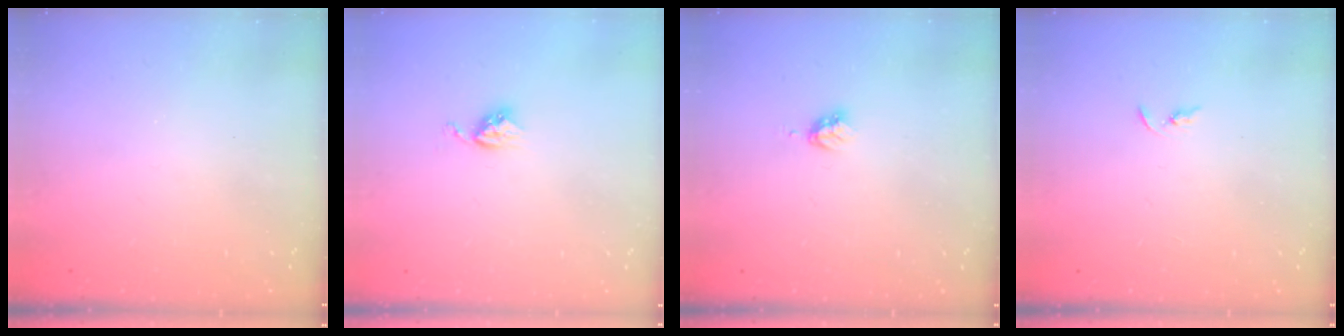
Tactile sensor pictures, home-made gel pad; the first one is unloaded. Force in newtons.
{"total": 3.9, "press": 3.9, "slide": 0.4}
{"total": 2.9, "press": 2.8, "slide": 0.4}
{"total": 2.4, "press": 2.3, "slide": 0.2}